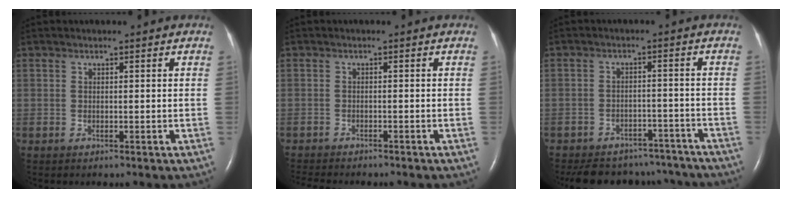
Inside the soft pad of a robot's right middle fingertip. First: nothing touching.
{"total": 6.7, "force": [-5.9, 1.5, 2.7], "torque": [-0.038, -0.005, -0.083]}
{"total": 14.9, "force": [-13.2, 6.1, 3.3], "torque": [-0.064, 0.015, -0.161]}